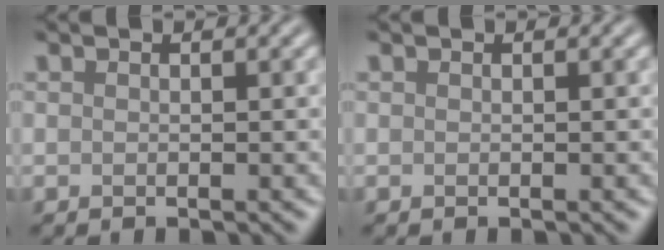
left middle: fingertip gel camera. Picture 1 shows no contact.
{"total": 0.0}